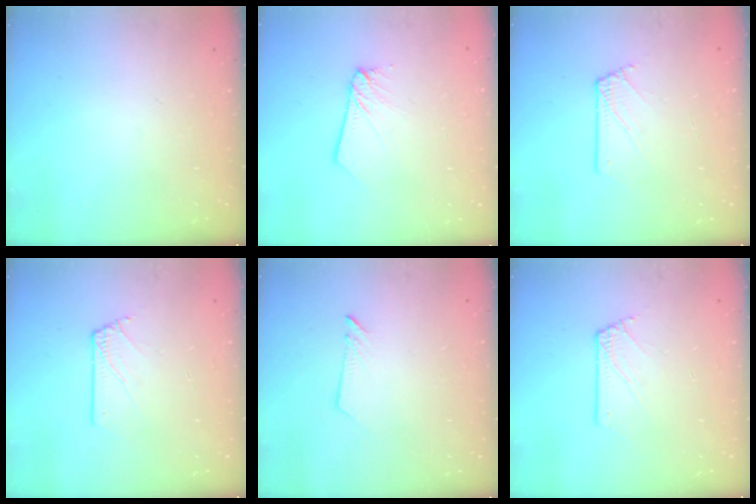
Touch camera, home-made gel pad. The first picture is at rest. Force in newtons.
{"total": 2.2, "press": 2.2, "slide": 0.2}
{"total": 2.3, "press": 2.3, "slide": 0.3}
{"total": 2.3, "press": 2.3, "slide": 0.3}
{"total": 2.9, "press": 2.9, "slide": 0.3}
{"total": 2.3, "press": 2.3, "slide": 0.3}